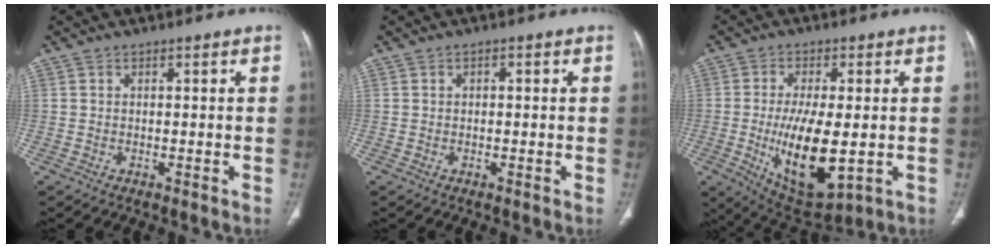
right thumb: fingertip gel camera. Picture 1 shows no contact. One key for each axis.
{"total": 0.8, "fx": 0.2, "fy": 0.5, "fz": 0.6, "tx": -0.009, "ty": 0.002, "tz": 0.002}
{"total": 14.8, "fx": -2.4, "fy": 6.1, "fz": 13.3, "tx": -0.224, "ty": -0.022, "tz": -0.023}